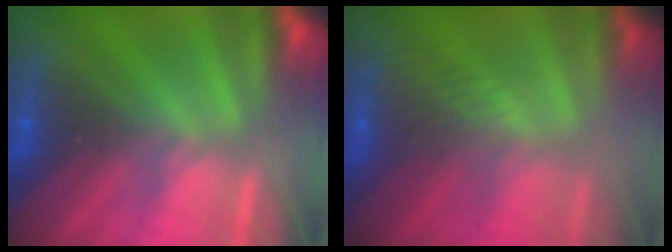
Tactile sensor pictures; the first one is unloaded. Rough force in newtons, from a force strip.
{"total": 2.4}